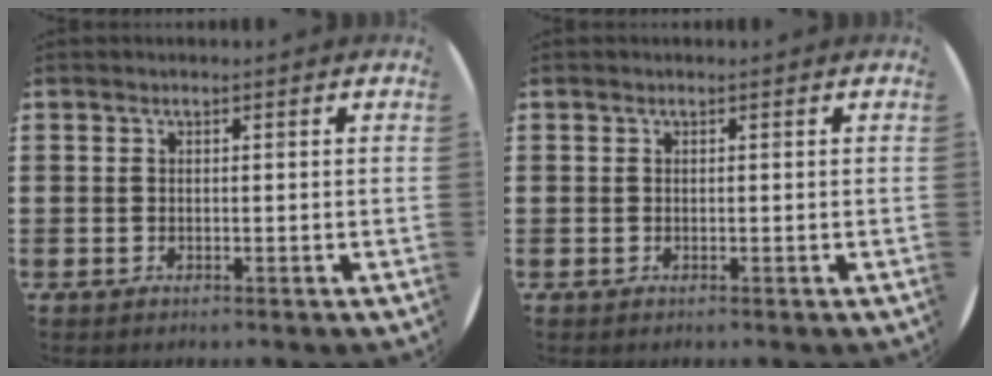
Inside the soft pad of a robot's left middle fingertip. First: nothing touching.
{"total": 0.0}